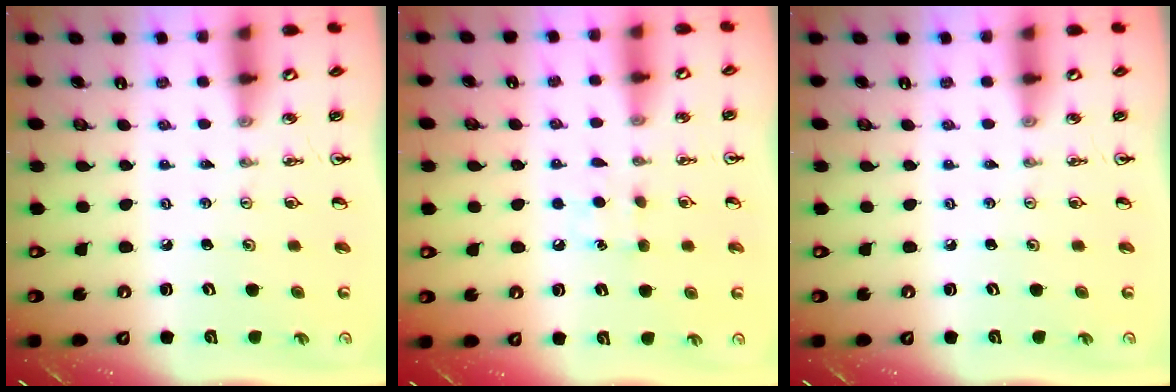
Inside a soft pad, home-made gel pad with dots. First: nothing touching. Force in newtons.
{"total": 6.8, "press": 6.8, "slide": 0.8}
{"total": 0.0}